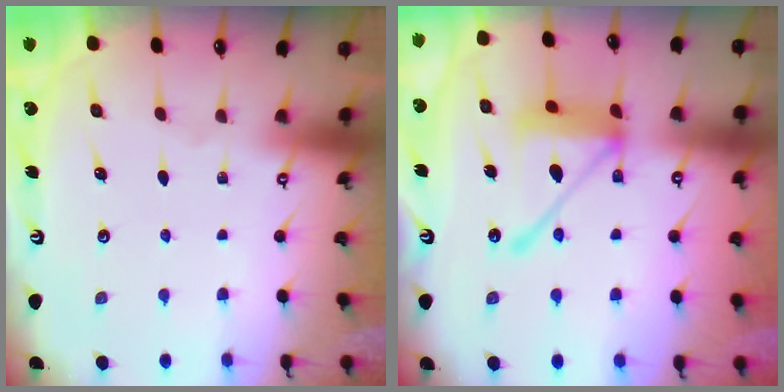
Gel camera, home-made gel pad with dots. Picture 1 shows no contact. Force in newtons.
{"total": 15.3, "press": 15.2, "slide": 1.4}